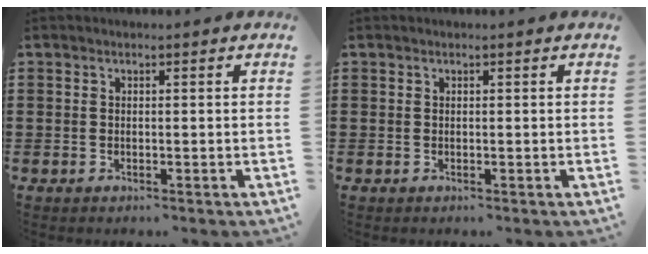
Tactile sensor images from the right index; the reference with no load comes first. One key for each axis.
{"total": 0.0}